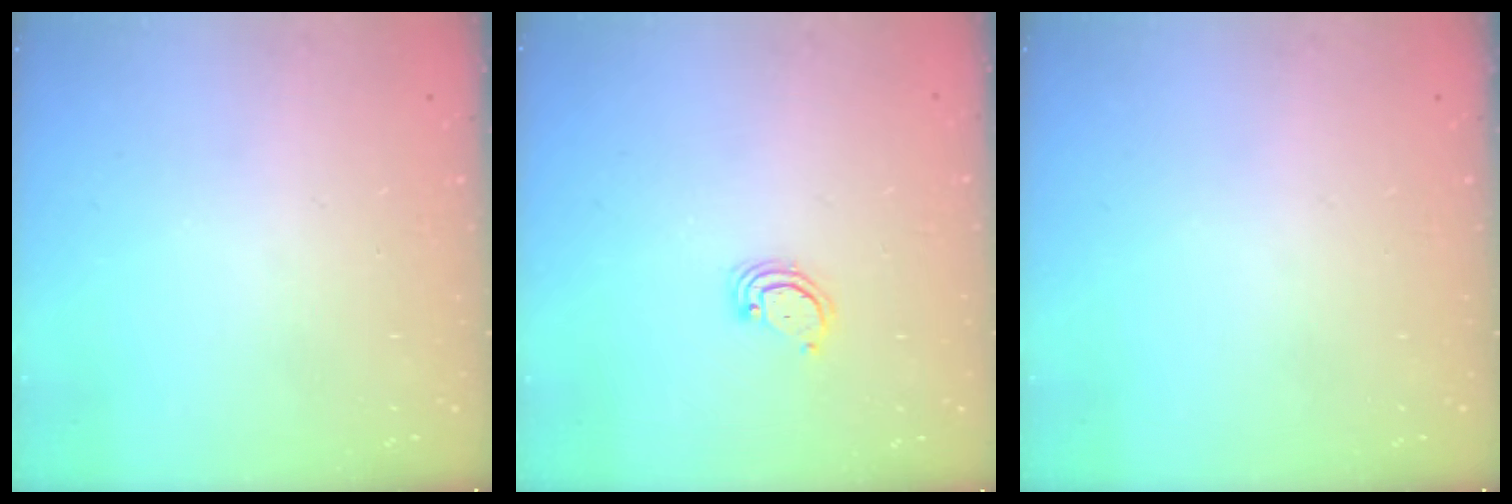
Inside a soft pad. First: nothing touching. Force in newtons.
{"total": 2.9, "press": 2.9, "slide": 0.2}
{"total": 0.0}